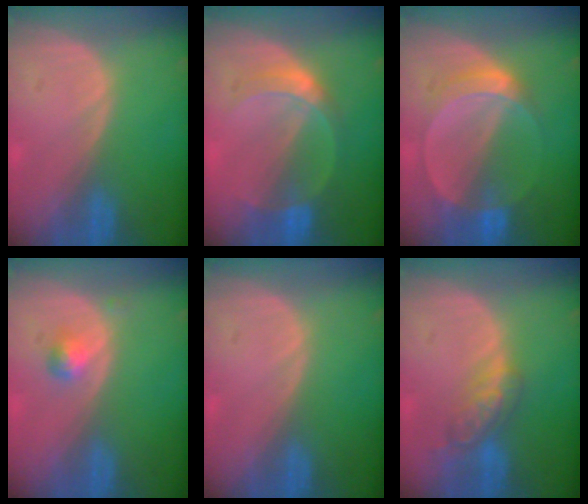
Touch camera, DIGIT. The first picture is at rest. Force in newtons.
{"total": 5.0, "press": 4.9, "slide": 0.2}
{"total": 5.8, "press": 5.3, "slide": 2.3}
{"total": 2.0, "press": 2.0, "slide": 0.2}
{"total": 0.0}
{"total": 5.7, "press": 5.0, "slide": 2.6}